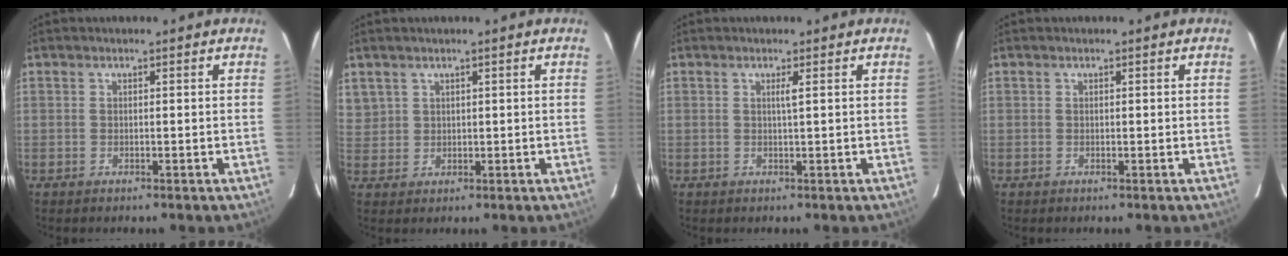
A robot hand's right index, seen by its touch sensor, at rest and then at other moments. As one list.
[{"total": 2.2, "force": [1.4, 1.7, 0.0], "torque": [0.008, 0.007, 0.025]}, {"total": 1.1, "force": [0.4, -0.3, 1.0], "torque": [-0.022, -0.001, 0.007]}, {"total": 0.0}]